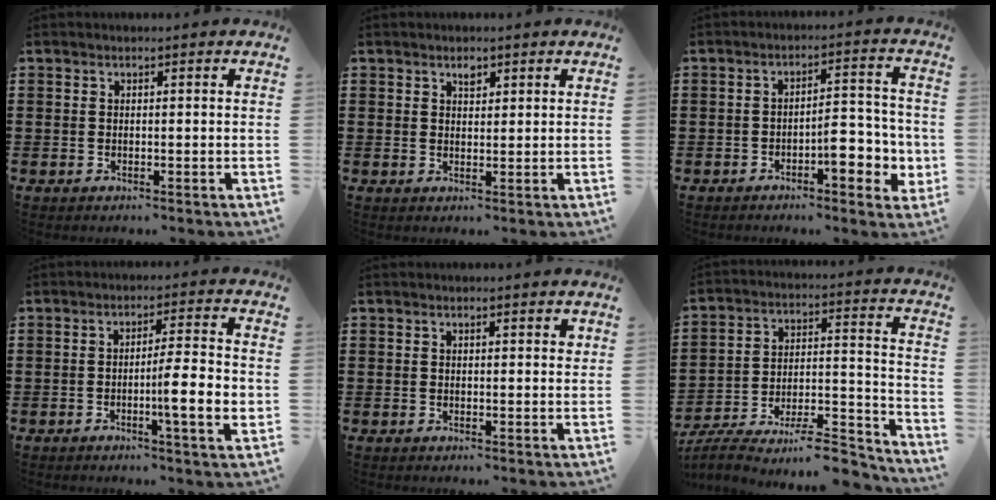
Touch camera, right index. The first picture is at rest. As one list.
[{"total": 1.5, "force": [1.0, 0.8, 0.8], "torque": [-0.011, -0.001, 0.017]}, {"total": 6.1, "force": [-2.4, 2.3, 5.1], "torque": [-0.068, 0.002, -0.046]}, {"total": 7.8, "force": [-1.7, 0.6, 7.6], "torque": [-0.117, -0.010, -0.029]}, {"total": 0.8, "force": [0.4, 0.3, 0.6], "torque": [-0.005, 0.000, 0.005]}, {"total": 9.6, "force": [-8.4, 1.8, 4.3], "torque": [-0.049, 0.020, -0.158]}]